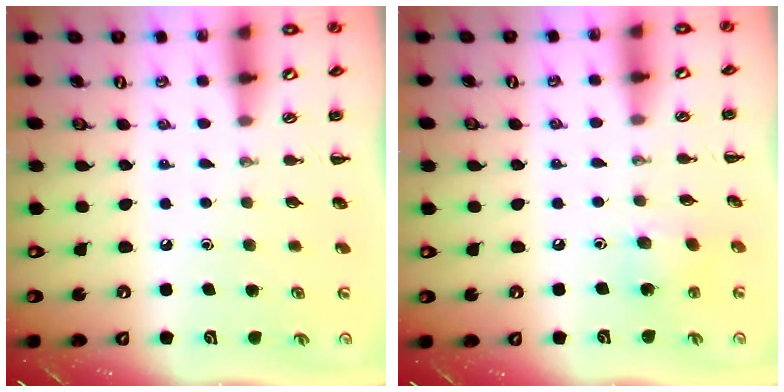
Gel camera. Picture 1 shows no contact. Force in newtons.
{"total": 5.9, "press": 5.7, "slide": 1.4}